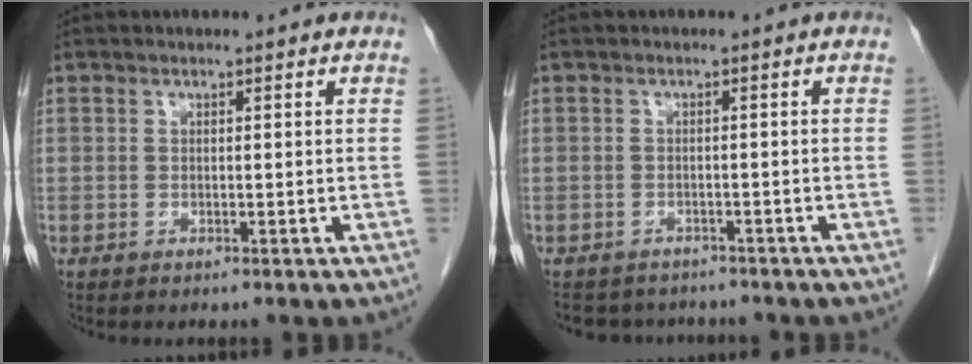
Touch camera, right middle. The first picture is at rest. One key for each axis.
{"total": 6.5, "fx": -5.9, "fy": 2.5, "fz": 0.8, "tx": -0.012, "ty": 0.001, "tz": -0.077}